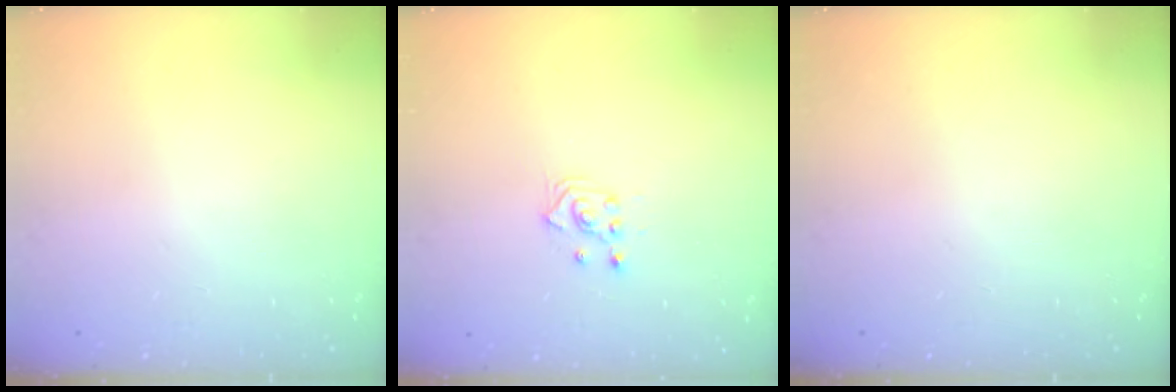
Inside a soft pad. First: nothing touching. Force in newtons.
{"total": 2.9, "press": 2.9, "slide": 0.2}
{"total": 0.0}